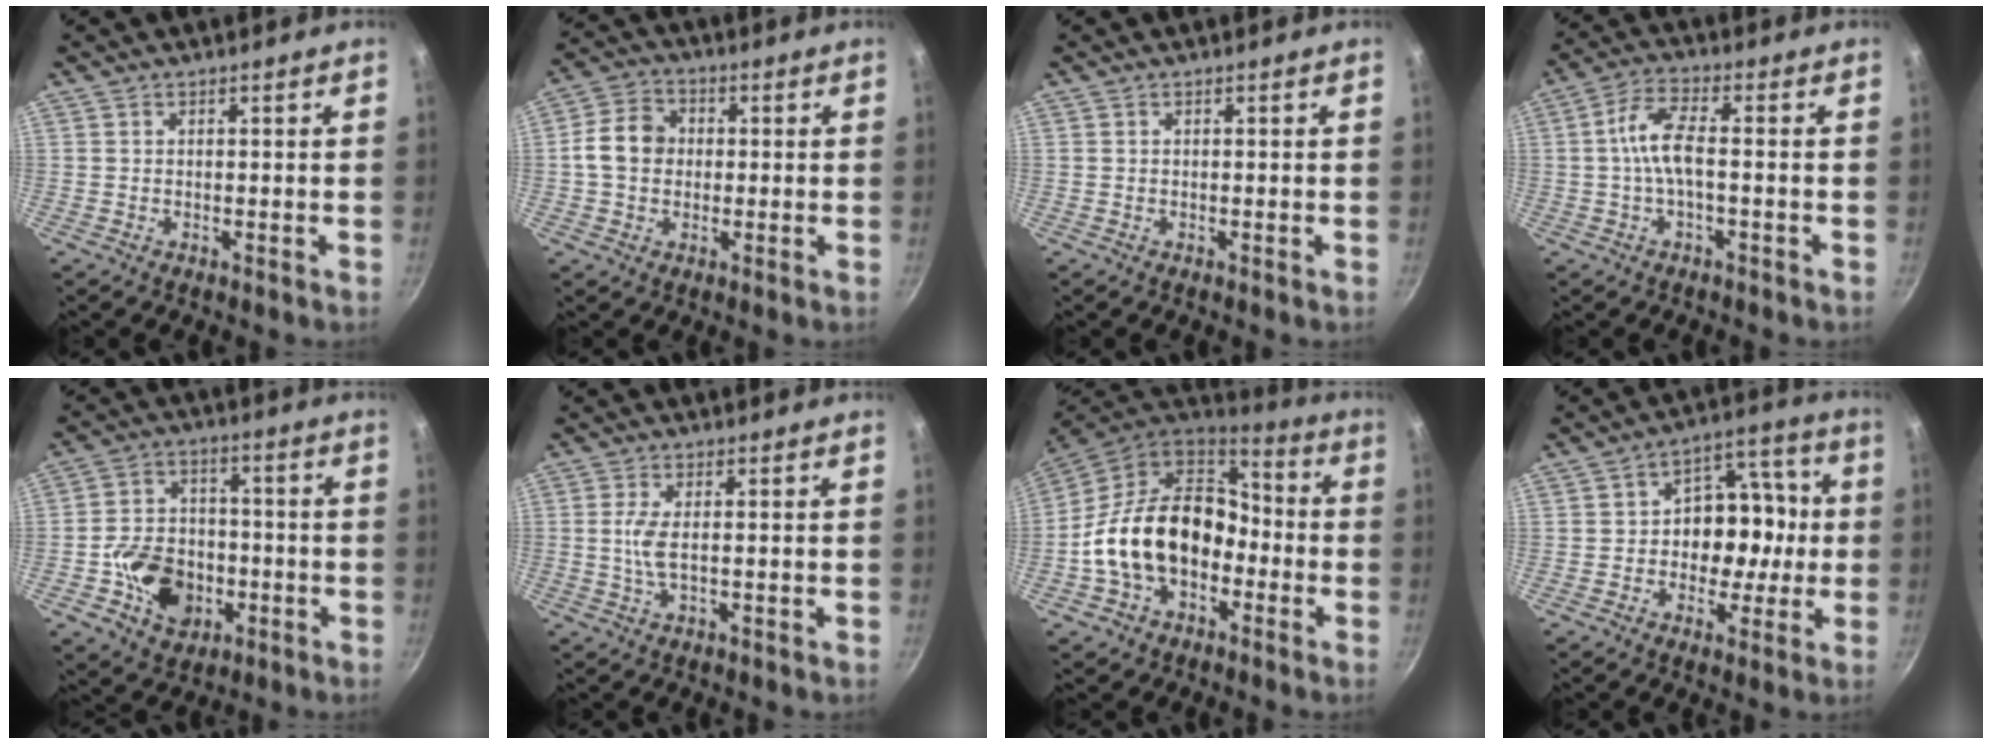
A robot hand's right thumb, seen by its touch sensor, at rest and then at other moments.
{"total": 8.0, "force": [0.1, 6.6, 4.5], "torque": [-0.057, 0.016, -0.014]}
{"total": 0.0}
{"total": 6.7, "force": [-1.0, 2.5, 6.1], "torque": [-0.134, 0.026, -0.027]}
{"total": 12.8, "force": [-3.8, 9.9, 7.2], "torque": [-0.092, 0.031, -0.060]}
{"total": 4.0, "force": [0.0, 1.1, 3.8], "torque": [-0.092, 0.000, 0.000]}
{"total": 20.0, "force": [-3.8, 14.2, 13.5], "torque": [-0.207, 0.059, -0.071]}
{"total": 13.0, "force": [-1.0, 9.7, 8.5], "torque": [-0.066, 0.034, -0.023]}